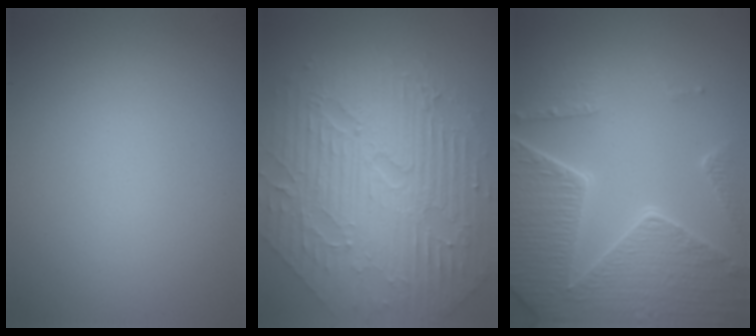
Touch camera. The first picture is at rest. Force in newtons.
{"total": 10.3, "press": 6.8, "slide": 7.8}
{"total": 8.5, "press": 6.2, "slide": 5.8}